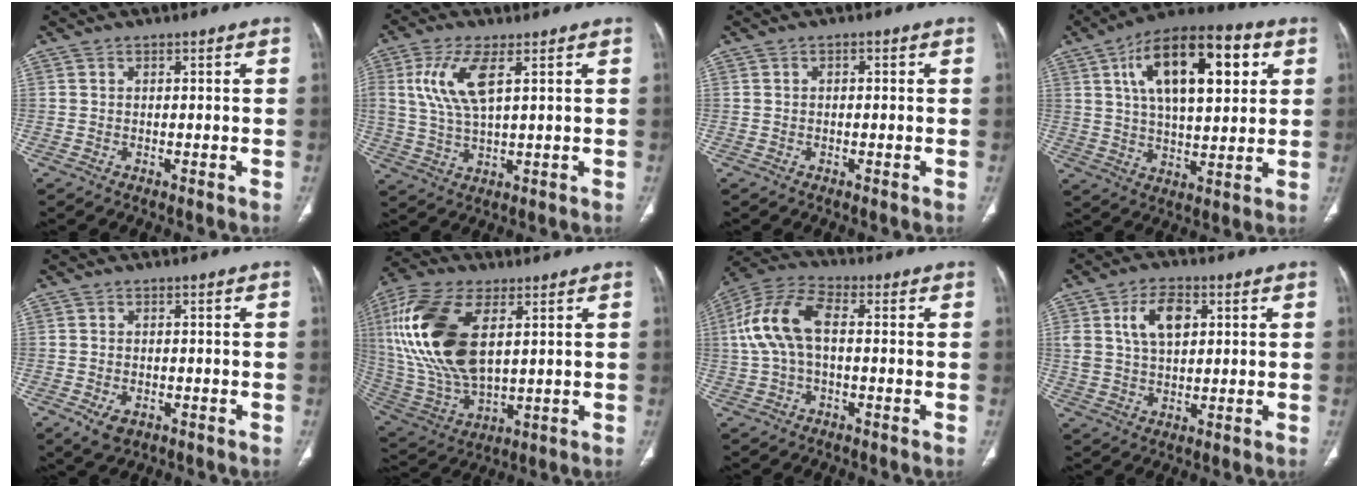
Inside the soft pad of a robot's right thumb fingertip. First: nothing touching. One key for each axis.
{"total": 9.6, "fx": 3.1, "fy": 3.6, "fz": 8.4, "tx": -0.193, "ty": -0.006, "tz": 0.067}
{"total": 0.7, "fx": 0.1, "fy": 0.4, "fz": 0.5, "tx": -0.005, "ty": 0.002, "tz": -0.001}
{"total": 20.6, "fx": 6.9, "fy": 9.3, "fz": 17.1, "tx": -0.251, "ty": 0.001, "tz": 0.106}
{"total": 3.7, "fx": -1.6, "fy": 2.4, "fz": 2.4, "tx": -0.043, "ty": 0.000, "tz": -0.017}
{"total": 22.9, "fx": 5.8, "fy": 11.8, "fz": 18.7, "tx": -0.399, "ty": -0.019, "tz": 0.113}
{"total": 11.7, "fx": 0.7, "fy": 6.2, "fz": 9.9, "tx": -0.219, "ty": 0.035, "tz": 0.007}
{"total": 8.8, "fx": 2.9, "fy": 5.2, "fz": 6.4, "tx": -0.102, "ty": -0.001, "tz": 0.056}